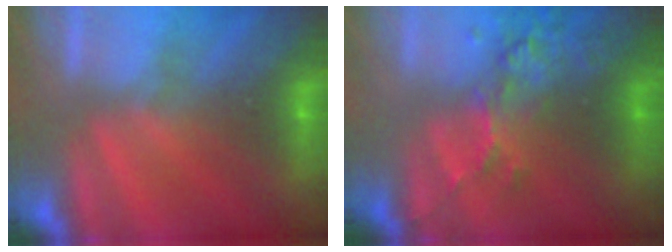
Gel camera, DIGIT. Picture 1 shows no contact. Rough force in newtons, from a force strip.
{"total": 7.9}